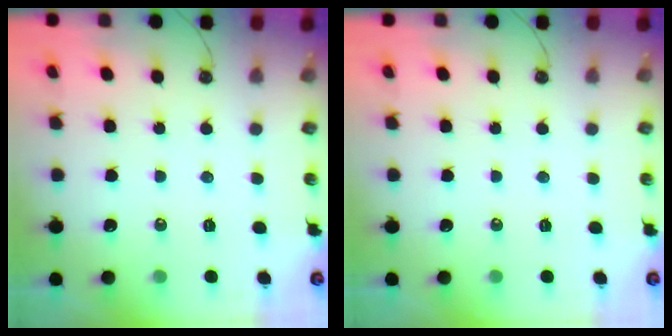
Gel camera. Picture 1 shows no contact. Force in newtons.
{"total": 0.0}